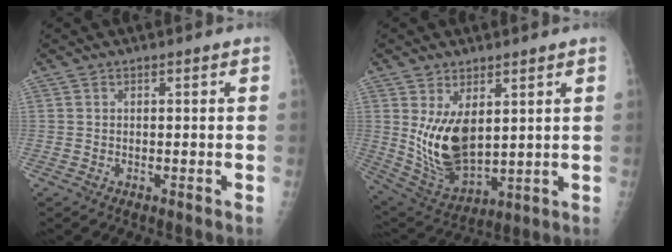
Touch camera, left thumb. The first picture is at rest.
{"total": 12.4, "force": [3.2, 6.9, 9.8], "torque": [-0.160, -0.031, 0.082]}